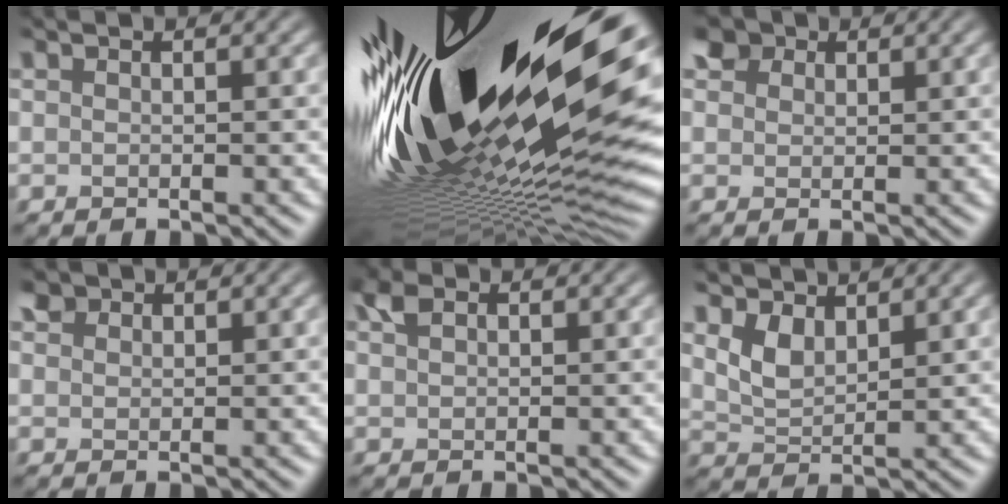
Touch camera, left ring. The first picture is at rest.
{"total": 21.8, "force": [3.0, 6.8, 20.5], "torque": [-0.345, -0.037, 0.055]}
{"total": 3.2, "force": [1.9, 2.1, 1.4], "torque": [-0.038, -0.003, 0.034]}
{"total": 1.1, "force": [0.7, 0.9, 0.3], "torque": [-0.008, 0.004, 0.010]}
{"total": 1.6, "force": [0.5, 1.1, 1.0], "torque": [-0.023, 0.004, 0.007]}
{"total": 2.2, "force": [1.1, 1.3, 1.4], "torque": [-0.036, -0.010, 0.016]}